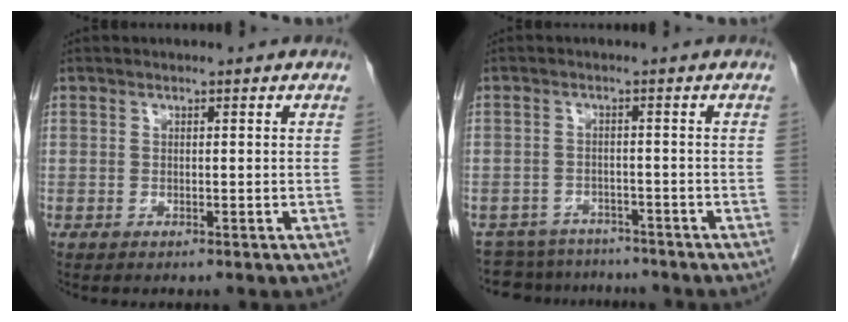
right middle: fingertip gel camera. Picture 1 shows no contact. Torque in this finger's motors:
{"motor_torque": [1.84, -0.30, 1.05, 0.07]}